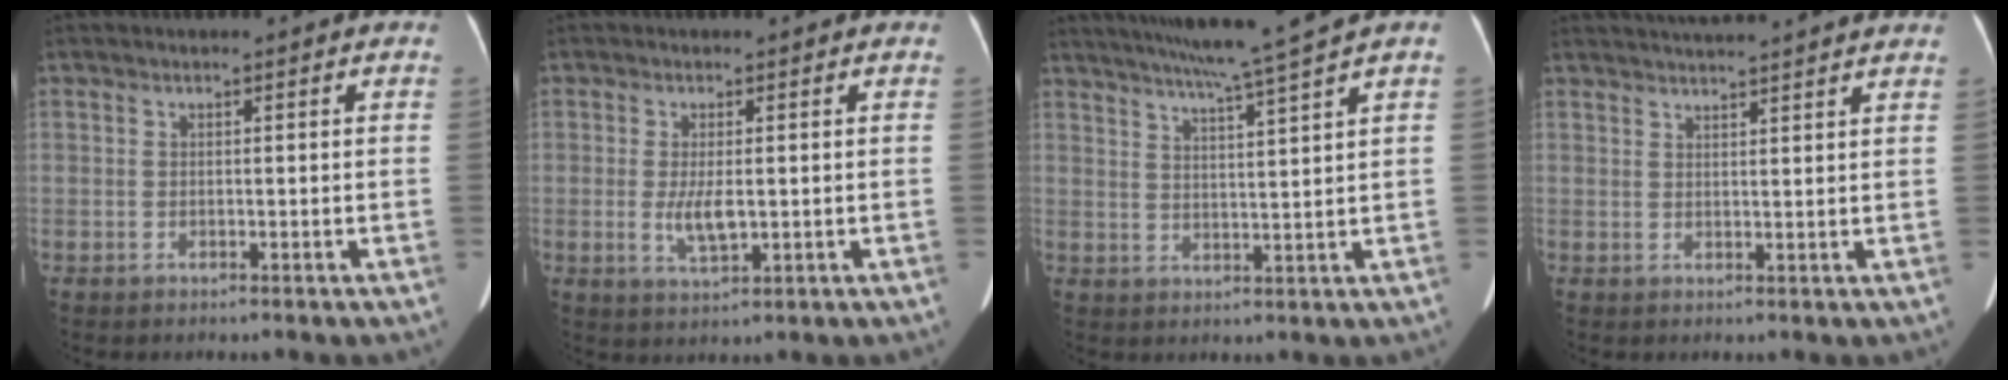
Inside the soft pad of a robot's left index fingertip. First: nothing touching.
{"total": 3.9, "force": [0.0, 1.2, 3.7], "torque": [-0.072, -0.008, 0.004]}
{"total": 10.1, "force": [8.3, -2.3, 5.4], "torque": [-0.088, -0.003, 0.123]}
{"total": 10.9, "force": [10.1, -0.3, 4.0], "torque": [-0.066, 0.027, 0.128]}